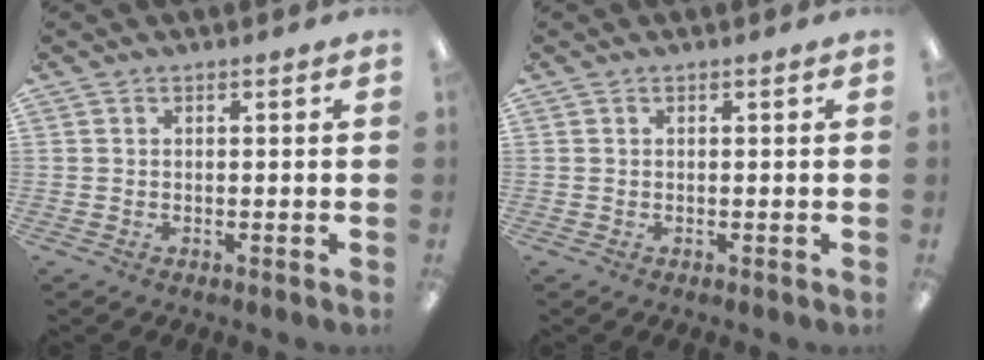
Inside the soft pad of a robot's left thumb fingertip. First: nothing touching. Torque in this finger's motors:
{"motor_torque": [0.00, 0.00, 0.02, -0.02, 0.00]}